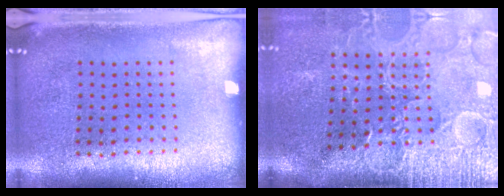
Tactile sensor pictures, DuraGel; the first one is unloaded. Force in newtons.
{"total": 4.5, "press": 3.9, "slide": 2.2}